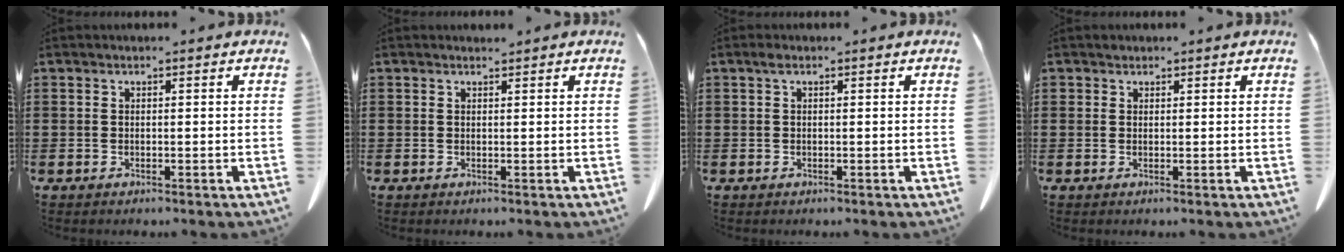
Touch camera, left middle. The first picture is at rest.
{"total": 0.6, "force": [0.5, 0.0, 0.1], "torque": [-0.004, 0.000, 0.011]}
{"total": 0.8, "force": [0.3, 0.4, 0.6], "torque": [-0.015, 0.003, 0.005]}
{"total": 0.7, "force": [0.6, 0.4, 0.0], "torque": [-0.002, -0.001, 0.014]}